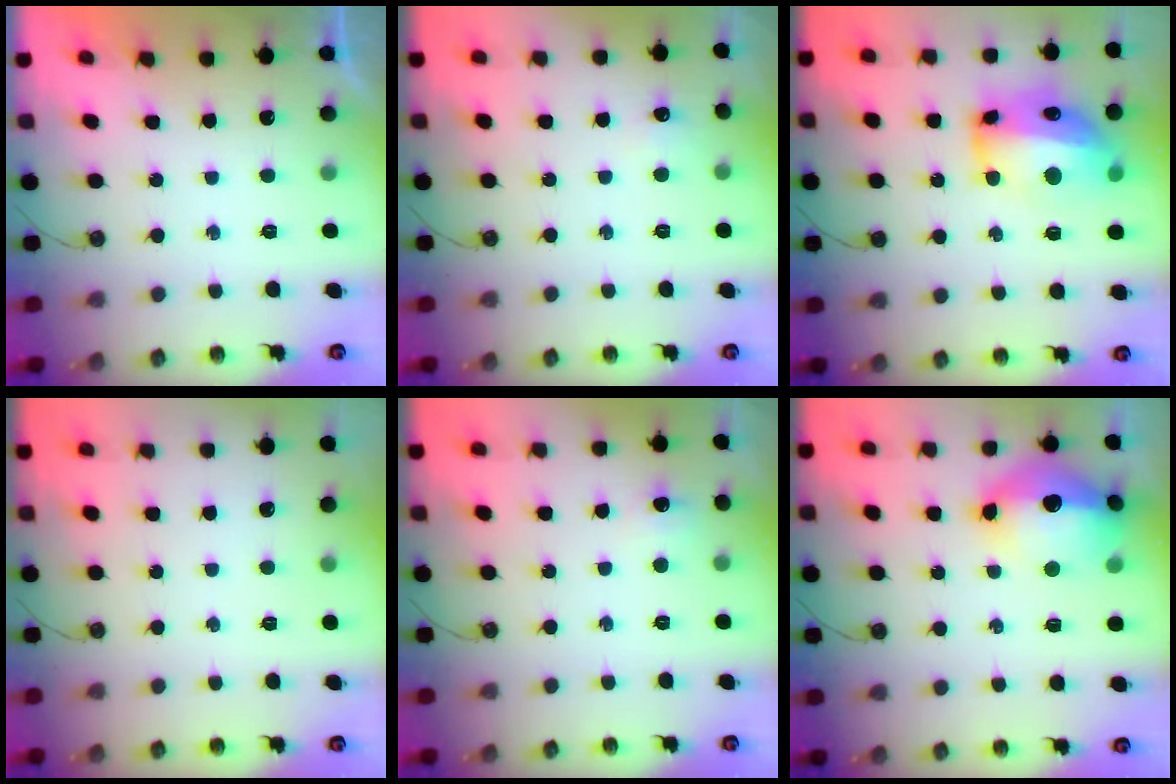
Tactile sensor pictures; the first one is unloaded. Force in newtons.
{"total": 4.5, "press": 4.5, "slide": 0.6}
{"total": 16.5, "press": 16.4, "slide": 1.6}
{"total": 0.0}
{"total": 4.9, "press": 4.9, "slide": 0.7}
{"total": 21.9, "press": 19.7, "slide": 9.6}